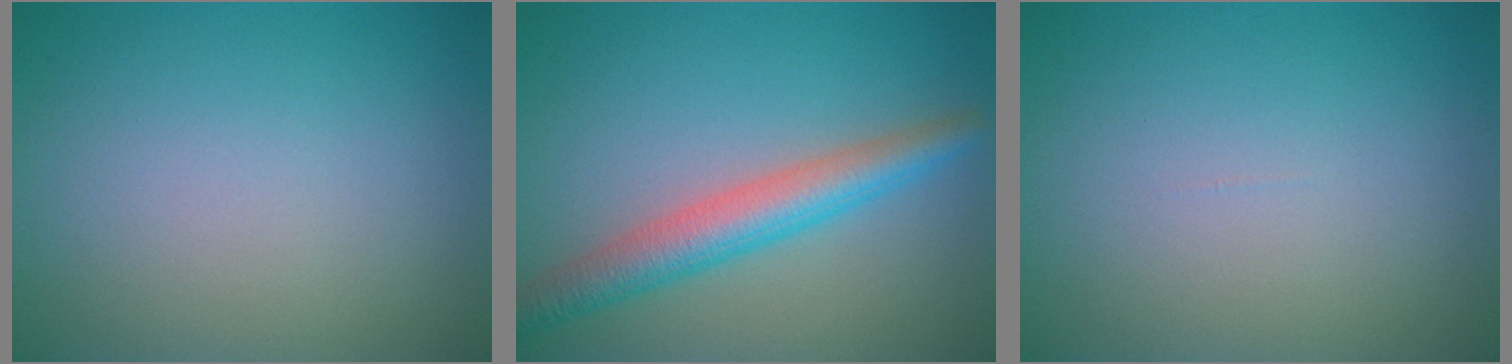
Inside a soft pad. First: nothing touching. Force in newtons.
{"total": 4.6, "press": 4.6, "slide": 0.0}
{"total": 0.0}